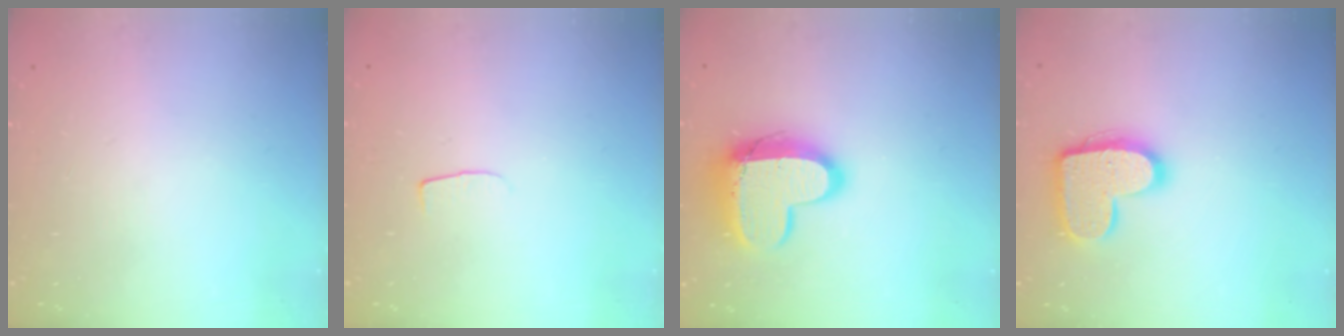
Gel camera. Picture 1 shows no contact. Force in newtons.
{"total": 4.3, "press": 4.3, "slide": 0.4}
{"total": 14.2, "press": 14.1, "slide": 1.1}
{"total": 14.5, "press": 14.5, "slide": 0.8}